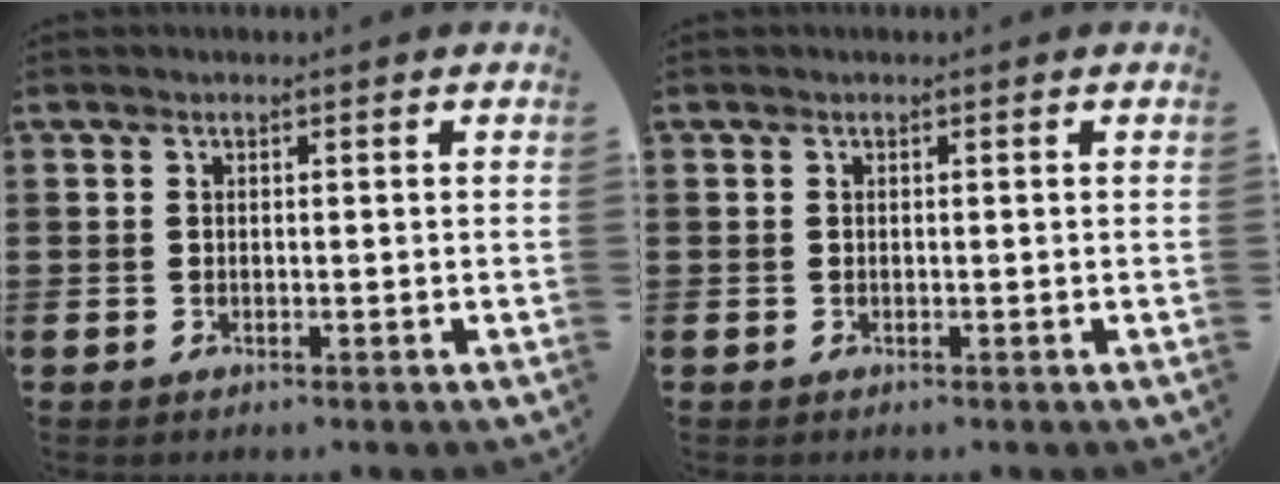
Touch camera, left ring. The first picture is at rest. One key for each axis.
{"total": 0.0}